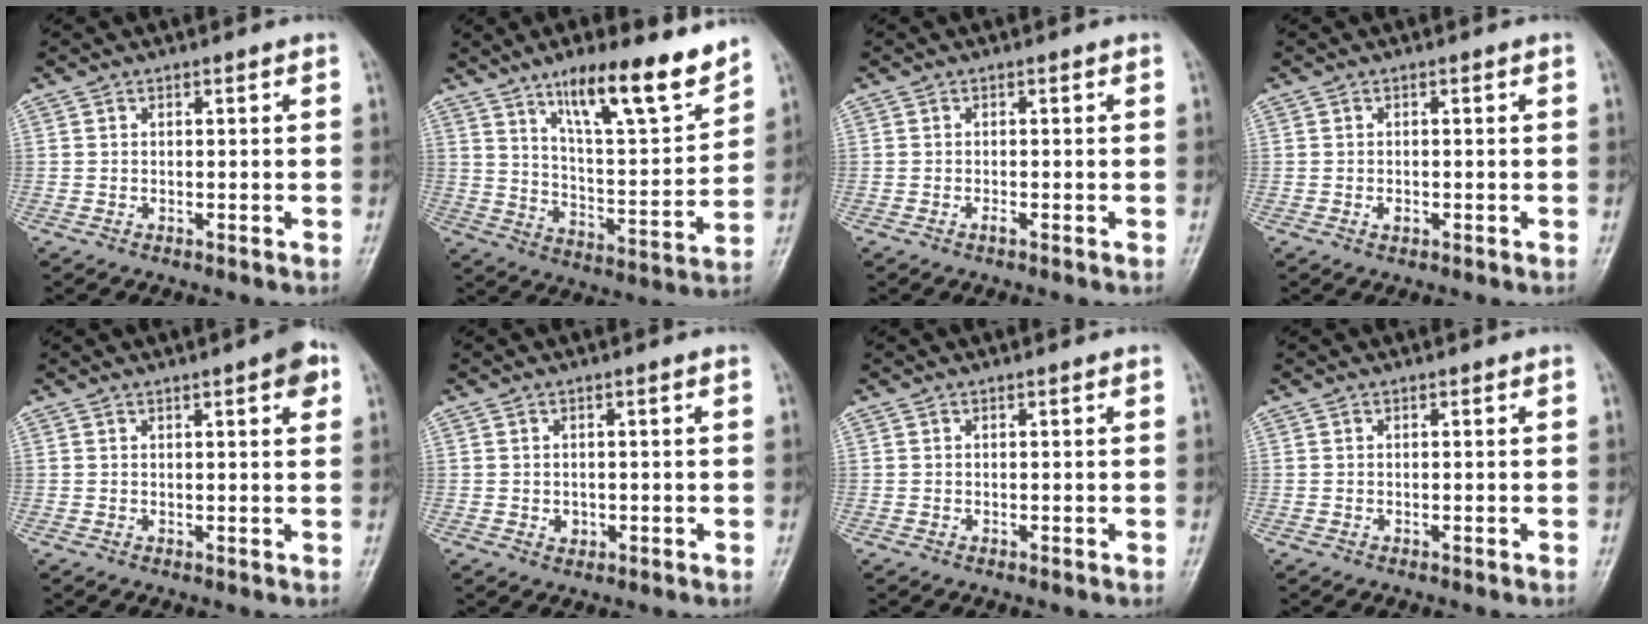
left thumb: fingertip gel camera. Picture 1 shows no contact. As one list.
[{"total": 16.9, "force": [11.8, 3.7, 11.5], "torque": [-0.157, -0.071, 0.199]}, {"total": 0.8, "force": [-0.4, 0.2, 0.6], "torque": [-0.012, 0.004, -0.006]}, {"total": 1.2, "force": [-0.4, 0.7, 0.9], "torque": [-0.013, 0.005, -0.005]}, {"total": 4.0, "force": [1.9, 0.9, 3.4], "torque": [-0.037, -0.002, 0.021]}, {"total": 1.6, "force": [-0.3, 1.3, 0.9], "torque": [-0.006, 0.002, 0.000]}, {"total": 0.0}, {"total": 0.0}]